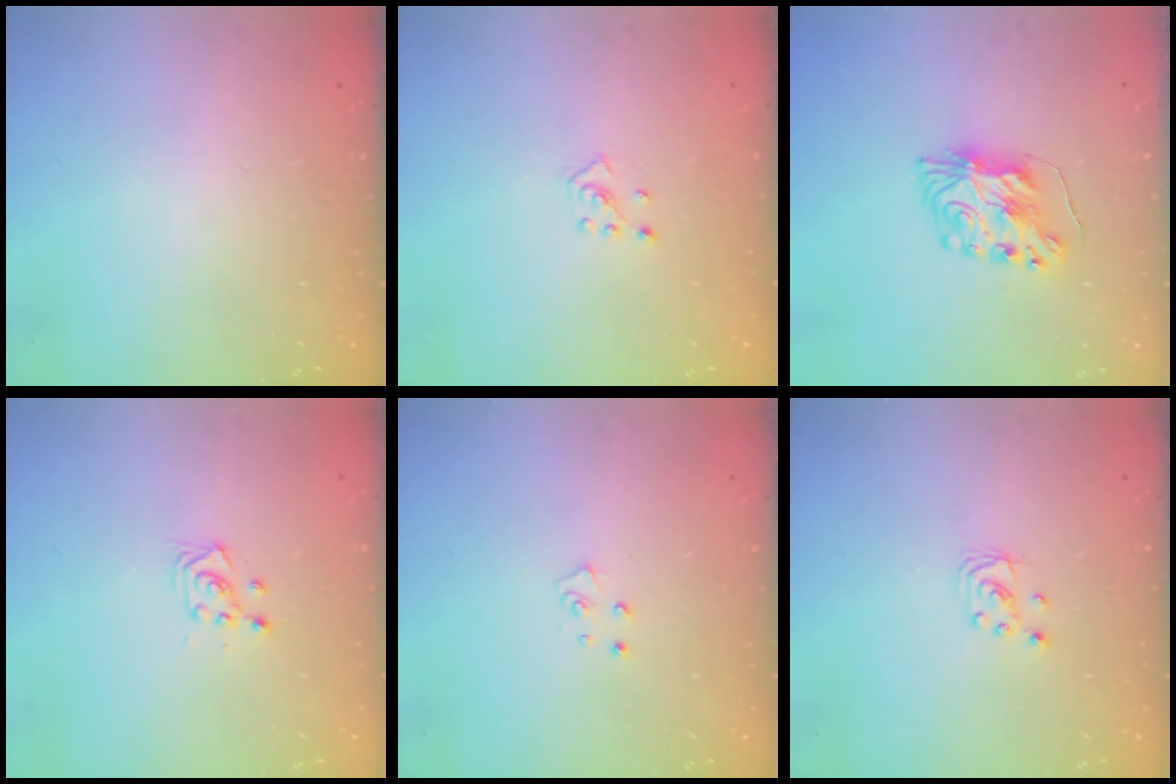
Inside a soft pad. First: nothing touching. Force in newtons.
{"total": 2.5, "press": 2.4, "slide": 0.7}
{"total": 8.2, "press": 8.2, "slide": 0.6}
{"total": 3.0, "press": 3.0, "slide": 0.5}
{"total": 4.2, "press": 4.1, "slide": 0.4}
{"total": 2.2, "press": 2.2, "slide": 0.2}